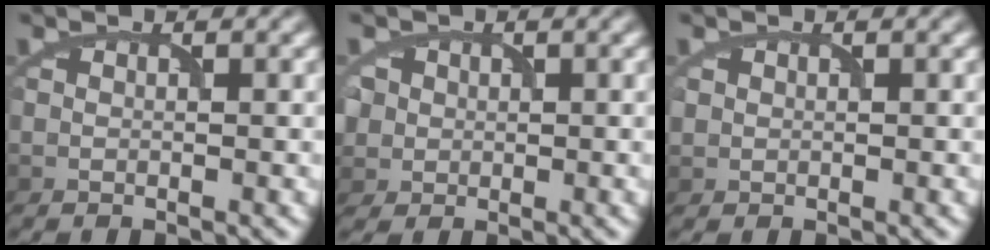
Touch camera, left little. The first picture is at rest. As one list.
[{"total": 2.6, "force": [0.5, 2.6, 0.3], "torque": [-0.002, 0.007, 0.018]}, {"total": 0.5, "force": [0.1, 0.5, -0.1], "torque": [0.005, 0.002, 0.005]}]